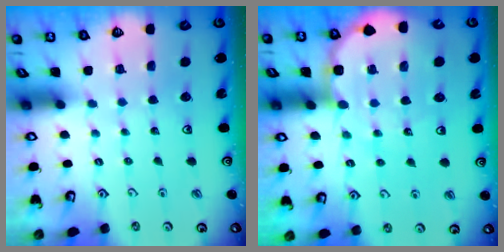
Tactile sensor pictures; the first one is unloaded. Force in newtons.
{"total": 9.0, "press": 8.7, "slide": 2.1}